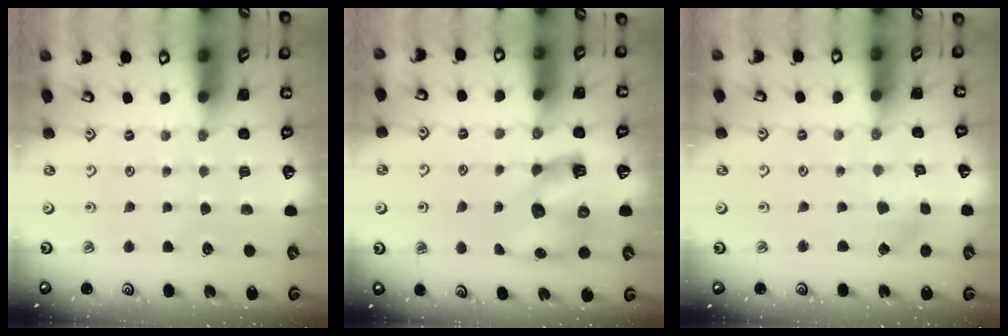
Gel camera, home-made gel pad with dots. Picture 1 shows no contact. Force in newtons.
{"total": 10.6, "press": 10.5, "slide": 1.3}
{"total": 2.4, "press": 2.4, "slide": 0.3}